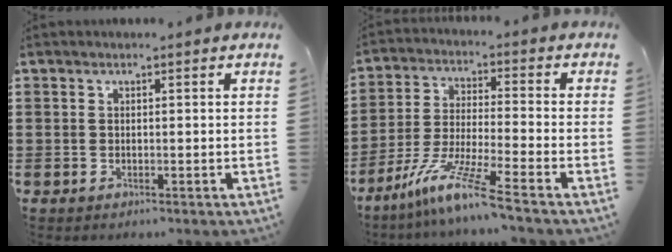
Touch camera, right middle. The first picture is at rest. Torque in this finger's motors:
{"motor_torque": [1.97, -0.17, 0.34, 0.07]}